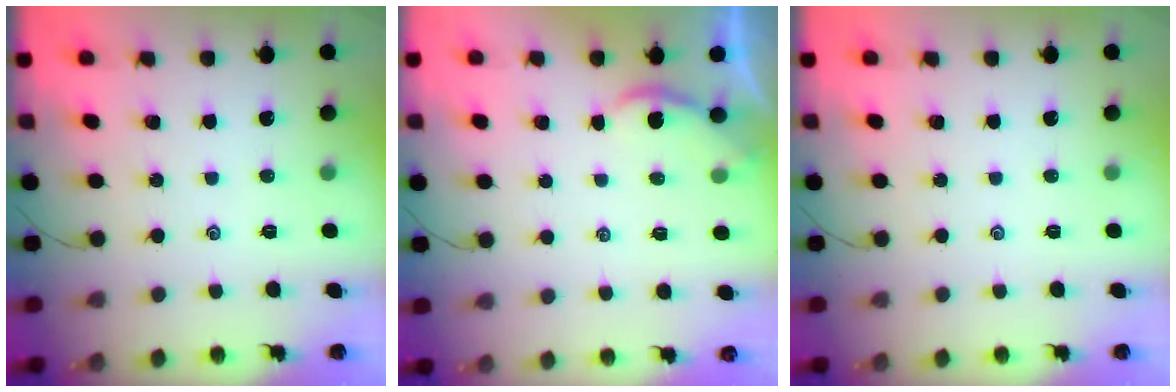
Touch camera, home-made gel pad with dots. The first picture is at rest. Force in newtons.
{"total": 1.2, "press": 1.1, "slide": 0.1}
{"total": 0.0}